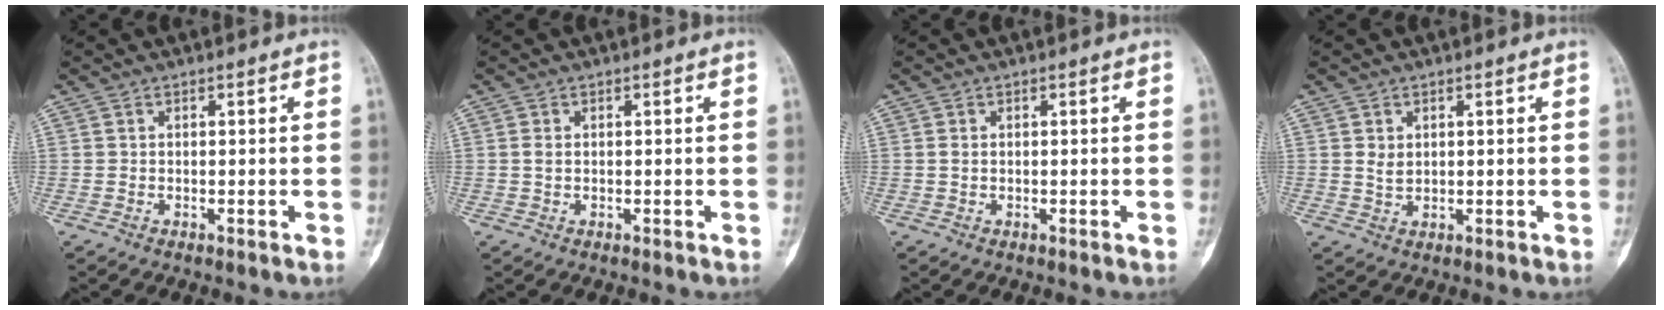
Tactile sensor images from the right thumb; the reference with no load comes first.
{"total": 1.1, "force": [0.1, 0.7, 0.8], "torque": [-0.012, 0.002, 0.001]}
{"total": 0.7, "force": [0.1, 0.5, 0.5], "torque": [-0.007, 0.002, 0.000]}
{"total": 2.3, "force": [0.7, 1.7, 1.4], "torque": [-0.015, -0.005, 0.016]}